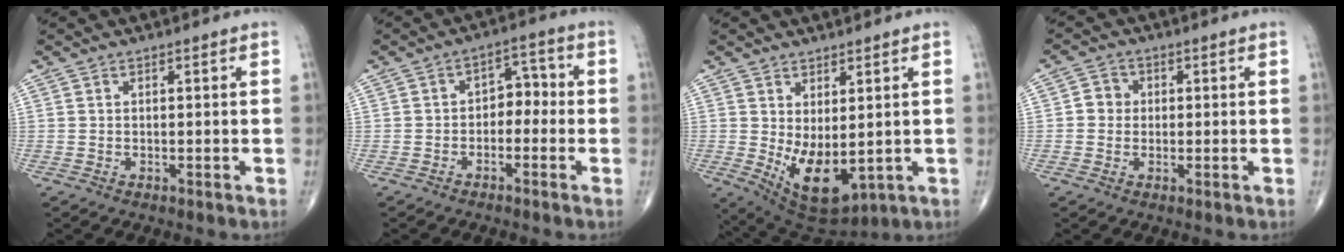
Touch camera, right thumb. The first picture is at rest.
{"total": 5.1, "force": [-1.4, 3.5, 3.3], "torque": [-0.022, 0.033, -0.036]}
{"total": 10.4, "force": [-0.5, 5.1, 9.0], "torque": [-0.135, -0.018, 0.019]}
{"total": 3.3, "force": [0.1, 3.0, 1.1], "torque": [0.001, 0.007, -0.006]}